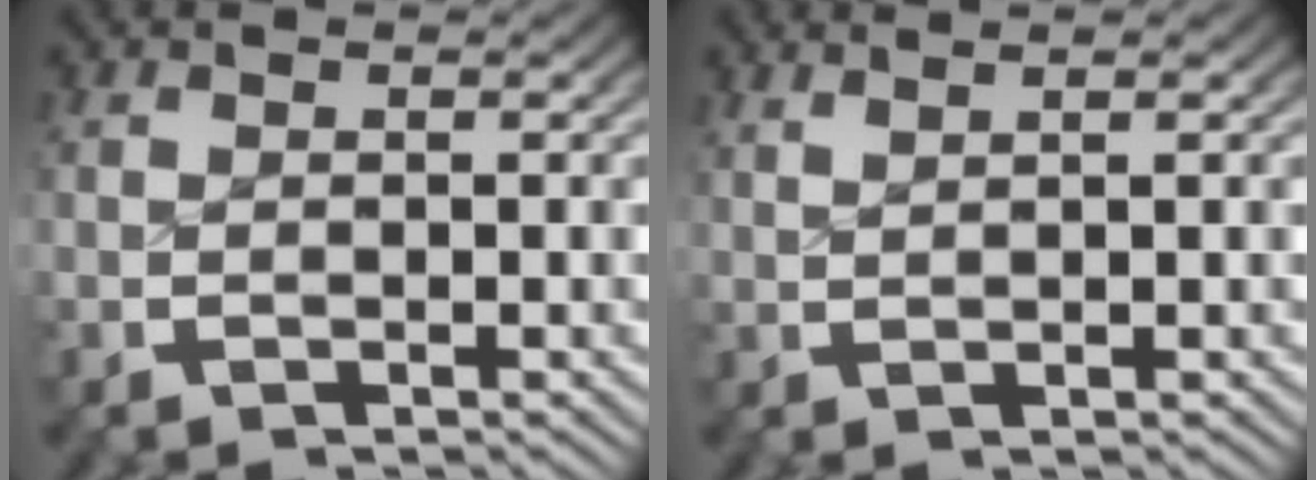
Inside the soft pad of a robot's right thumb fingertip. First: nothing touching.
{"total": 2.2, "force": [1.7, -0.1, 1.3], "torque": [-0.015, 0.010, 0.031]}